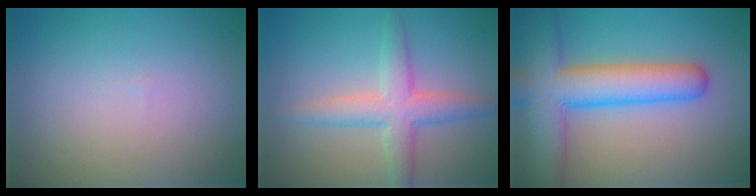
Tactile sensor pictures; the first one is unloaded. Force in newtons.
{"total": 4.1, "press": 4.1, "slide": 0.1}
{"total": 9.0, "press": 9.0, "slide": 0.4}